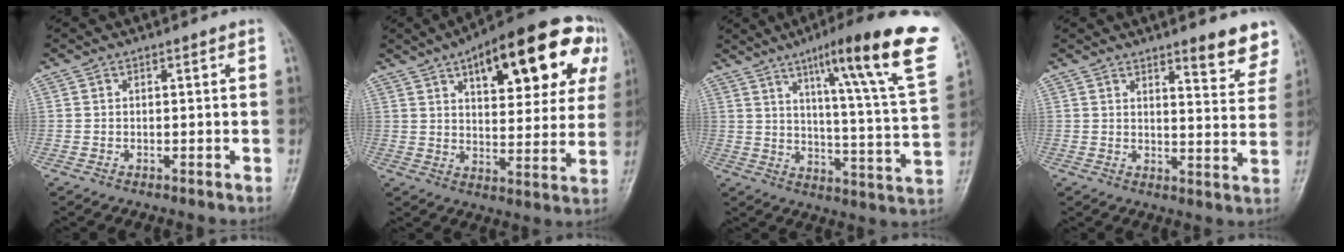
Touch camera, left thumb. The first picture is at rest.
{"total": 23.9, "force": [10.3, 10.1, 19.1], "torque": [-0.226, 0.005, 0.141]}
{"total": 24.2, "force": [13.8, 2.4, 19.7], "torque": [-0.260, -0.049, 0.190]}
{"total": 8.0, "force": [6.2, 2.1, 4.7], "torque": [-0.032, -0.041, 0.074]}